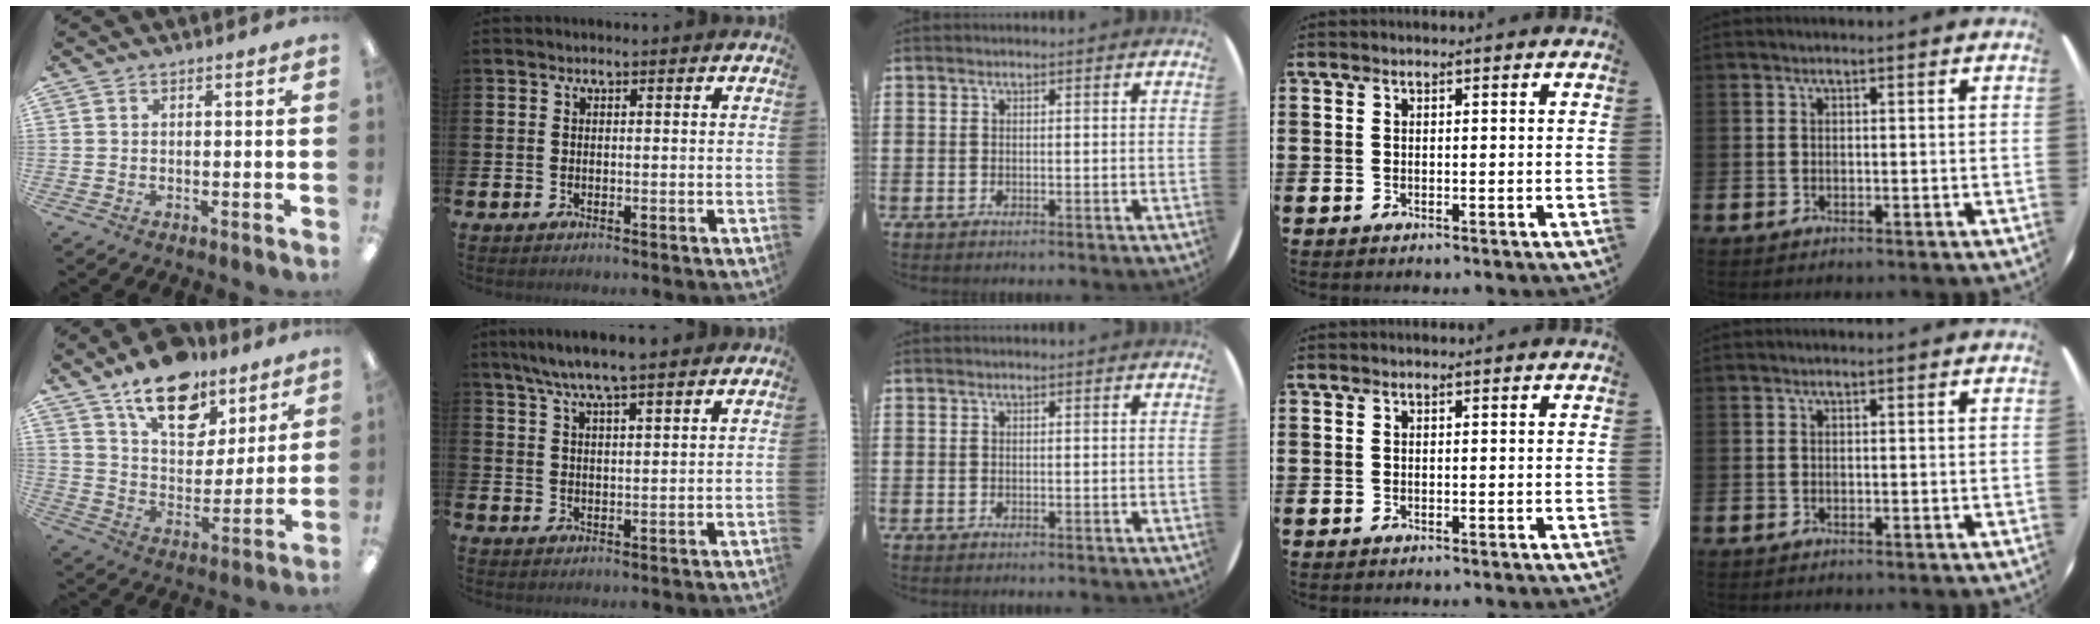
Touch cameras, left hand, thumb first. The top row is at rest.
{"thumb": {"total": 17.2, "force": [12.0, 9.2, 8.2], "torque": [-0.122, -0.069, 0.210]}, "index": {"total": 6.5, "force": [5.8, 0.4, 2.7], "torque": [-0.064, -0.017, 0.104]}}